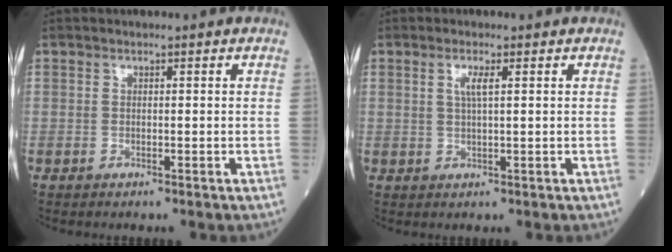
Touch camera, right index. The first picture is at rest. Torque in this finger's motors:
{"motor_torque": [0.02, -0.01, 0.04, 0.04]}